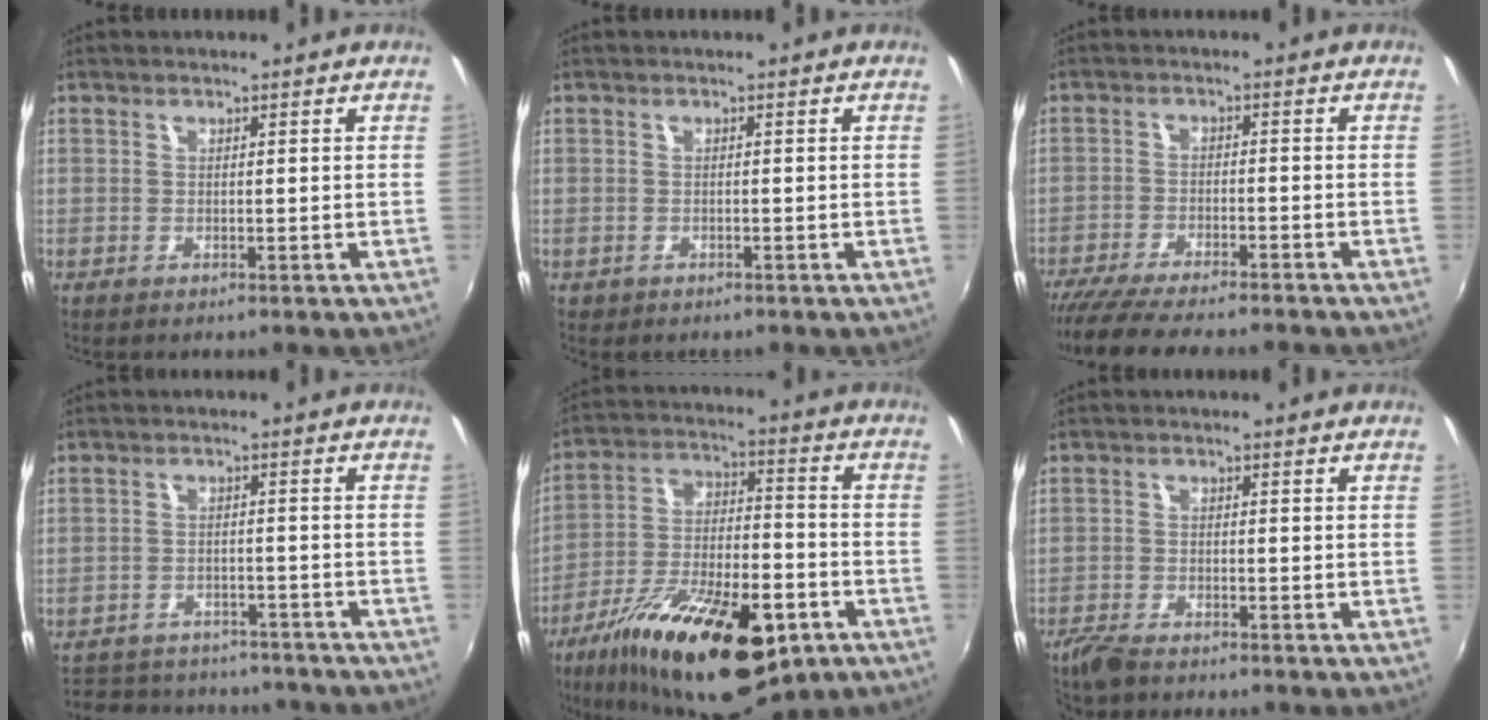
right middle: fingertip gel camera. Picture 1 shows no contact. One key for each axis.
{"total": 1.1, "fx": -0.6, "fy": 0.9, "fz": 0.2, "tx": -0.008, "ty": -0.003, "tz": -0.007}
{"total": 12.1, "fx": -10.6, "fy": 1.1, "fz": 5.6, "tx": -0.120, "ty": -0.033, "tz": -0.171}
{"total": 17.9, "fx": -15.1, "fy": 7.0, "fz": 6.6, "tx": -0.143, "ty": 0.008, "tz": -0.199}
{"total": 25.1, "fx": -14.0, "fy": 9.9, "fz": 18.4, "tx": -0.327, "ty": -0.036, "tz": -0.214}
{"total": 4.0, "fx": -3.6, "fy": 1.0, "fz": 1.5, "tx": -0.047, "ty": -0.013, "tz": -0.074}